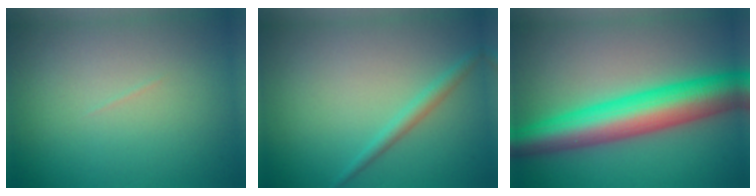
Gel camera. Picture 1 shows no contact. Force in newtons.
{"total": 1.5, "press": 1.5, "slide": 0.1}
{"total": 9.6, "press": 9.6, "slide": 0.1}